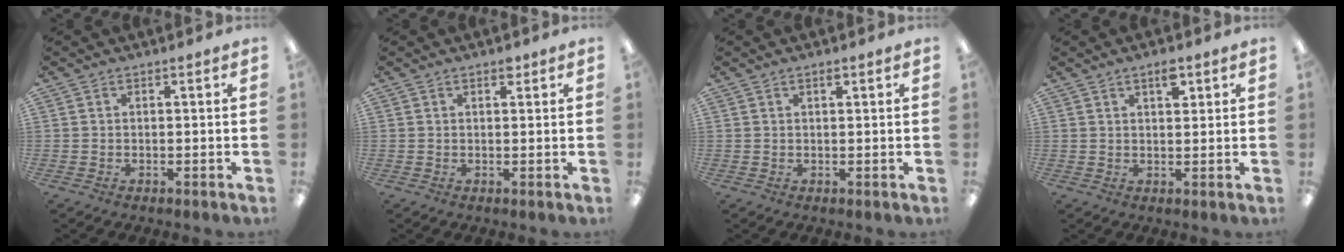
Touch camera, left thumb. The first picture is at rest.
{"total": 1.3, "force": [0.9, 0.6, 0.7], "torque": [-0.008, -0.002, 0.015]}
{"total": 1.0, "force": [0.8, 0.3, 0.7], "torque": [-0.015, 0.002, 0.013]}
{"total": 3.7, "force": [2.3, 1.5, 2.5], "torque": [-0.029, -0.005, 0.035]}